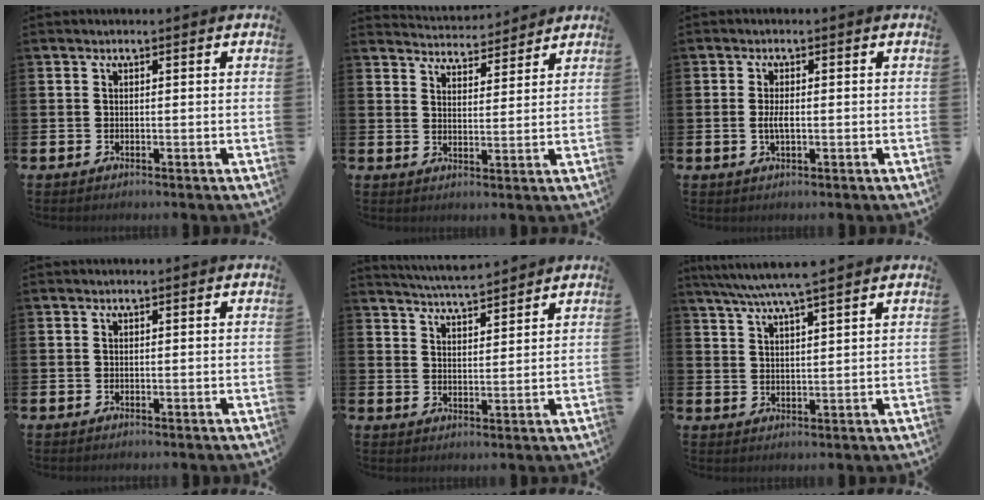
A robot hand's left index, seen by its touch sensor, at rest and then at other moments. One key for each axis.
{"total": 4.4, "fx": 4.4, "fy": 0.6, "fz": -0.2, "tx": -0.010, "ty": -0.029, "tz": 0.078}
{"total": 2.2, "fx": -0.2, "fy": 0.8, "fz": 2.0, "tx": -0.037, "ty": 0.000, "tz": -0.005}
{"total": 0.0}
{"total": 5.2, "fx": 5.2, "fy": 0.1, "fz": 0.4, "tx": -0.022, "ty": -0.031, "tz": 0.094}
{"total": 6.2, "fx": 5.6, "fy": 0.2, "fz": 2.6, "tx": -0.064, "ty": -0.018, "tz": 0.100}